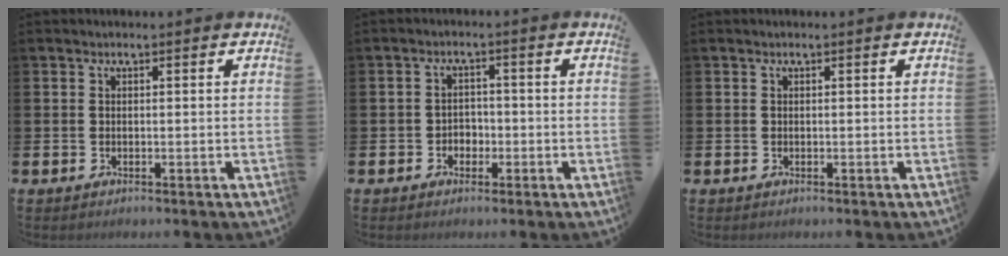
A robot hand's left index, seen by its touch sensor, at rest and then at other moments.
{"total": 2.2, "force": [-1.1, 1.8, 0.6], "torque": [-0.010, 0.004, -0.027]}
{"total": 0.0}